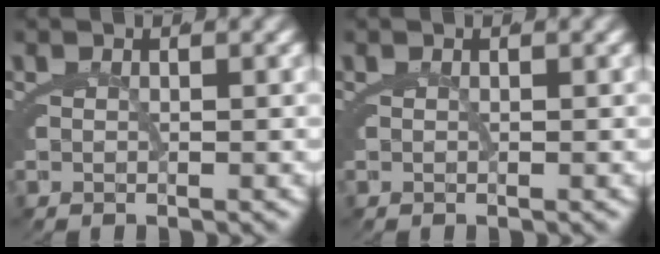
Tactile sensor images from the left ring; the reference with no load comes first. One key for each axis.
{"total": 0.0}